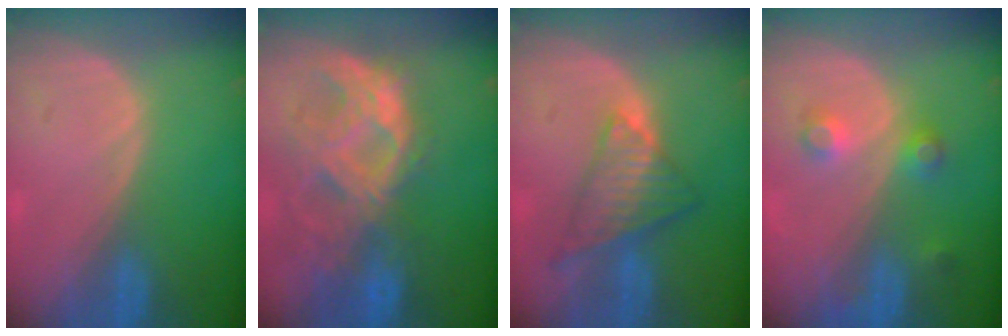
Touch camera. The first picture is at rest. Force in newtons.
{"total": 10.5, "press": 9.2, "slide": 5.0}
{"total": 7.6, "press": 6.4, "slide": 4.0}
{"total": 3.7, "press": 3.4, "slide": 1.7}